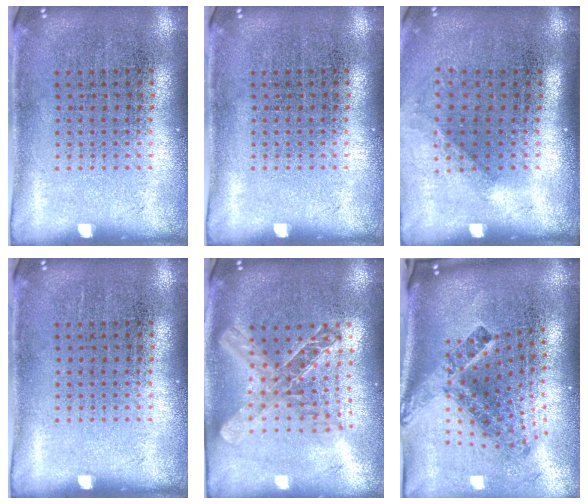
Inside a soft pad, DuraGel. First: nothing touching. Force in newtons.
{"total": 0.0}
{"total": 1.2, "press": 0.9, "slide": 0.8}
{"total": 0.0}
{"total": 1.9, "press": 1.7, "slide": 1.0}
{"total": 2.9, "press": 1.7, "slide": 2.3}